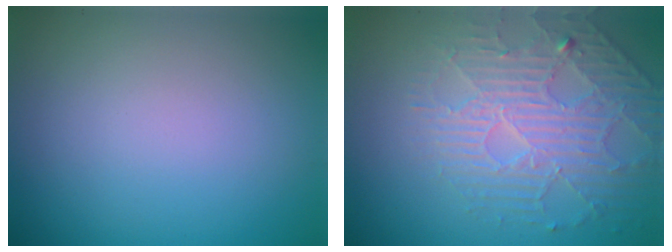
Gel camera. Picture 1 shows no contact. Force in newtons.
{"total": 4.3, "press": 3.7, "slide": 2.2}